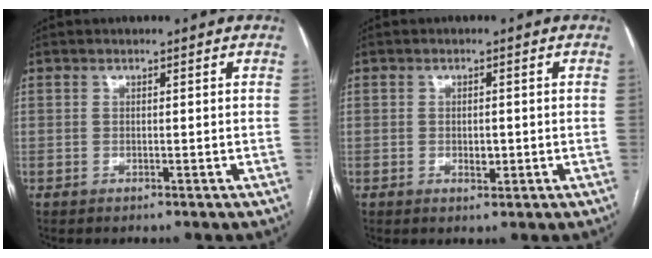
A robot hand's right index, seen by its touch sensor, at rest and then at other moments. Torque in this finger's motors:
{"motor_torque": [-0.12, -0.04, -0.05, 0.00]}